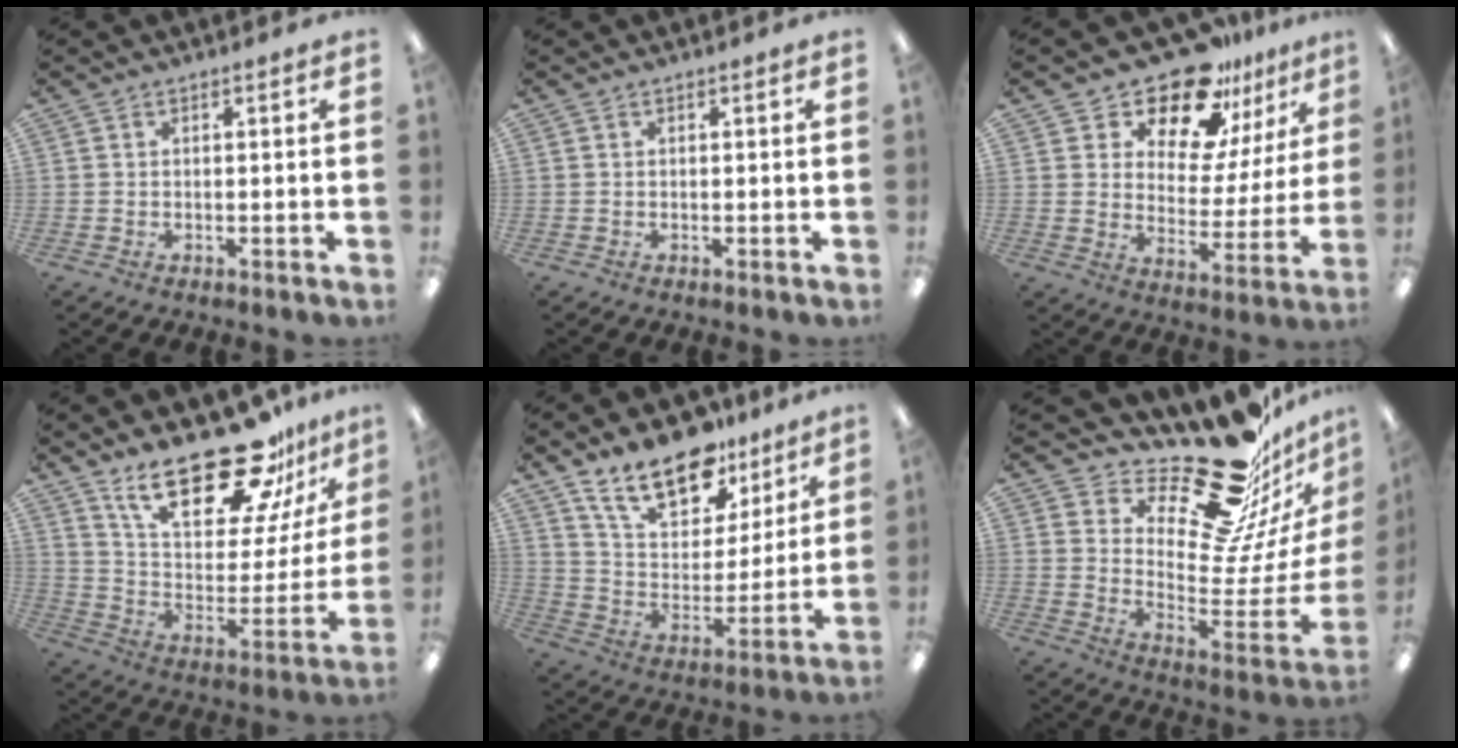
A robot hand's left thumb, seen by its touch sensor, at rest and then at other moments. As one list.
[{"total": 0.0}, {"total": 17.6, "force": [14.4, 7.1, 7.2], "torque": [-0.126, -0.108, 0.252]}, {"total": 24.7, "force": [17.7, 9.1, 14.6], "torque": [-0.232, -0.111, 0.303]}, {"total": 18.3, "force": [13.3, 8.9, 9.0], "torque": [-0.161, -0.071, 0.238]}, {"total": 24.9, "force": [19.4, 9.1, 12.7], "torque": [-0.160, -0.153, 0.329]}]